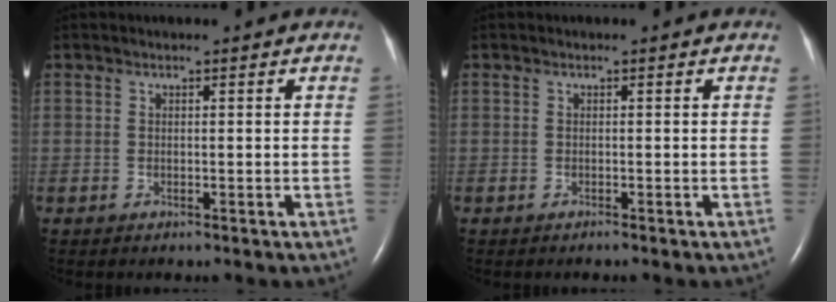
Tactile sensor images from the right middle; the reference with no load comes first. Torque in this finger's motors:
{"motor_torque": [-0.12, 0.00, 0.00, 0.00]}